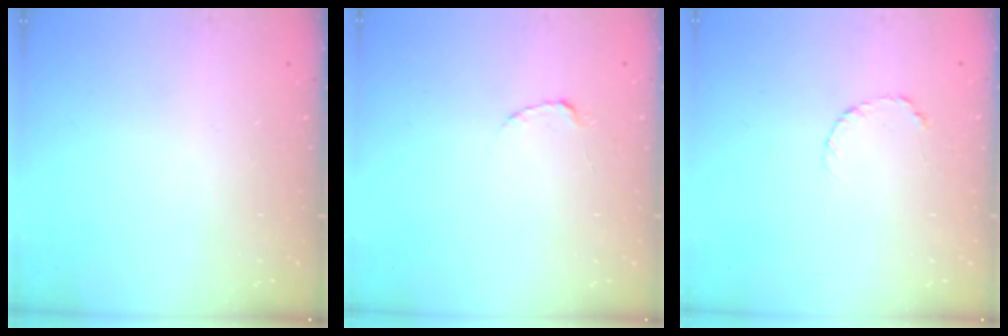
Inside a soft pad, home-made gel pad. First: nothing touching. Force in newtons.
{"total": 2.2, "press": 2.2, "slide": 0.3}
{"total": 3.9, "press": 3.8, "slide": 0.5}